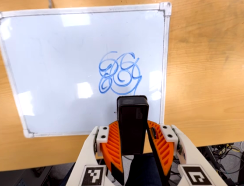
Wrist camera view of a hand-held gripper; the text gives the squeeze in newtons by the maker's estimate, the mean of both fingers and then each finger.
{"total": 4.7, "left": 4.4, "right": 5.0}